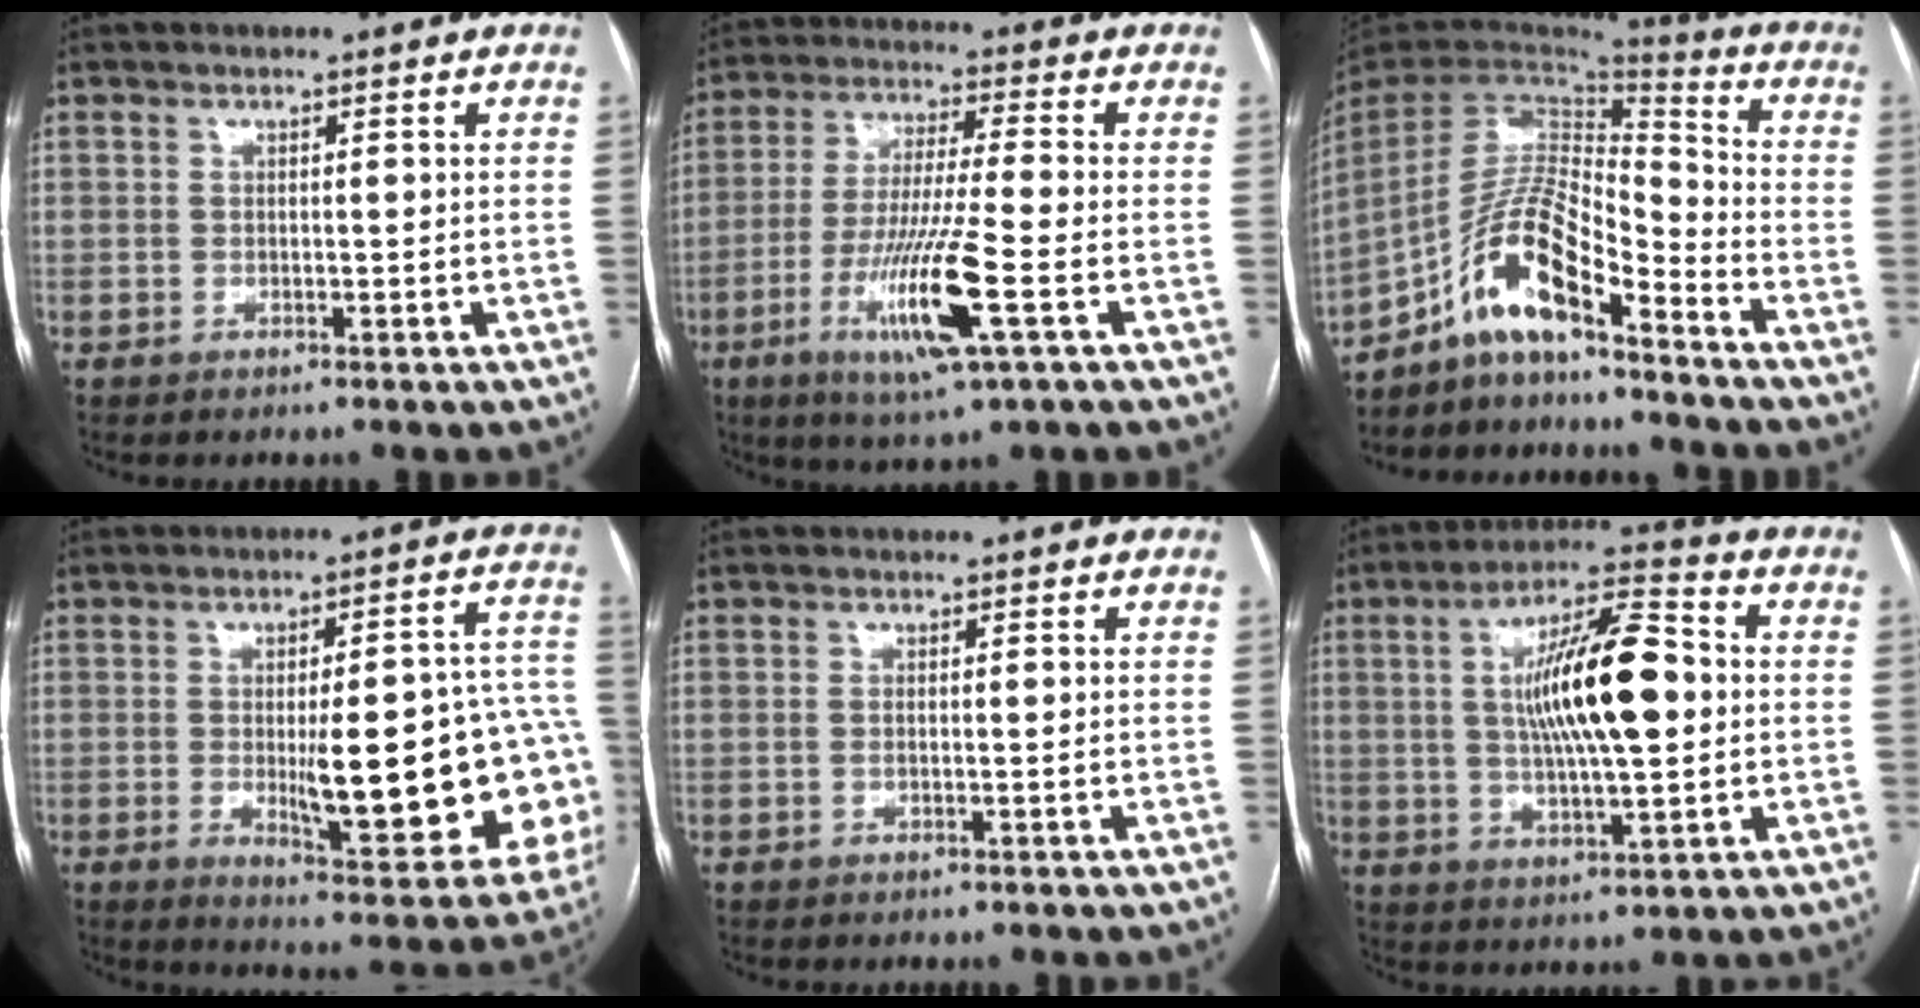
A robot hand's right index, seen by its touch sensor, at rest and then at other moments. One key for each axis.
{"total": 13.3, "fx": -4.7, "fy": 0.0, "fz": 12.4, "tx": -0.247, "ty": -0.022, "tz": -0.086}
{"total": 12.3, "fx": -8.5, "fy": 2.5, "fz": 8.6, "tx": -0.170, "ty": 0.020, "tz": -0.156}
{"total": 23.3, "fx": -3.3, "fy": 5.4, "fz": 22.5, "tx": -0.211, "ty": 0.015, "tz": -0.020}
{"total": 0.7, "fx": -0.1, "fy": 0.1, "fz": 0.7, "tx": -0.016, "ty": -0.002, "tz": 0.000}
{"total": 14.7, "fx": 1.2, "fy": 3.0, "fz": 14.3, "tx": -0.253, "ty": 0.019, "tz": 0.018}